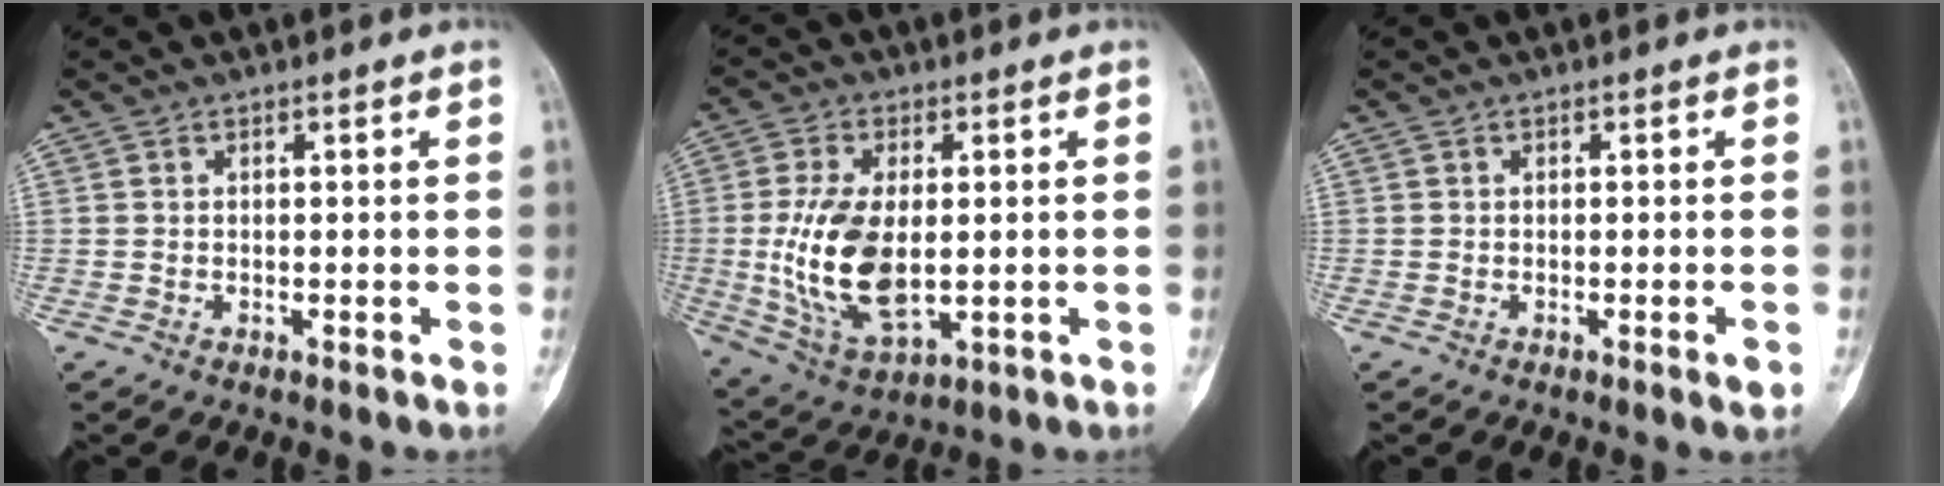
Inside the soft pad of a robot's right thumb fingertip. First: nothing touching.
{"total": 14.5, "force": [-0.3, 7.7, 12.3], "torque": [-0.246, -0.011, 0.009]}
{"total": 1.4, "force": [-0.5, 0.1, 1.3], "torque": [-0.017, -0.002, -0.009]}